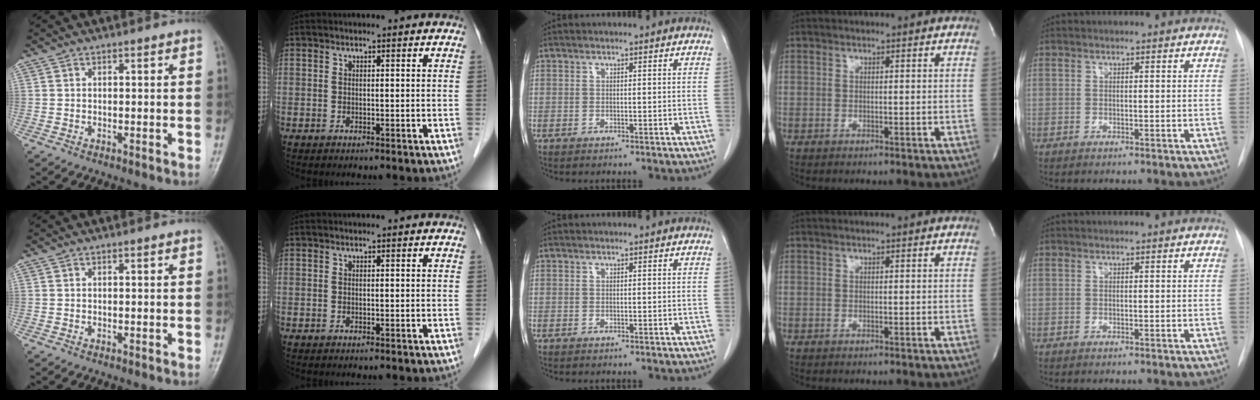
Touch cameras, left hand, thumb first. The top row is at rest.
{}